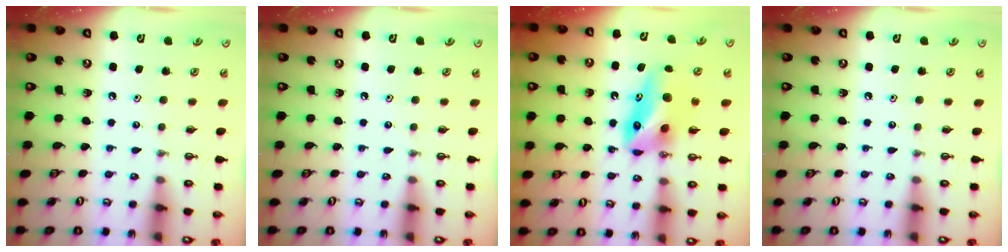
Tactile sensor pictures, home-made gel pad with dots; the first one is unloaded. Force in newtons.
{"total": 0.0}
{"total": 9.7, "press": 9.6, "slide": 1.4}
{"total": 0.0}